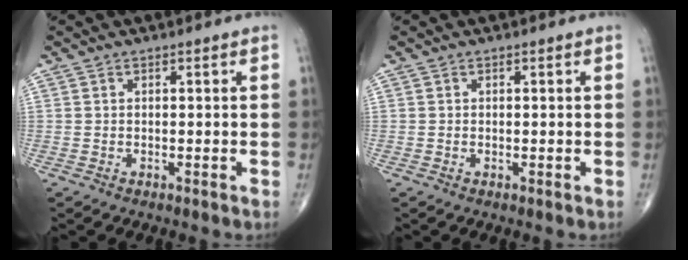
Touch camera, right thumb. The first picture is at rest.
{"total": 0.0}